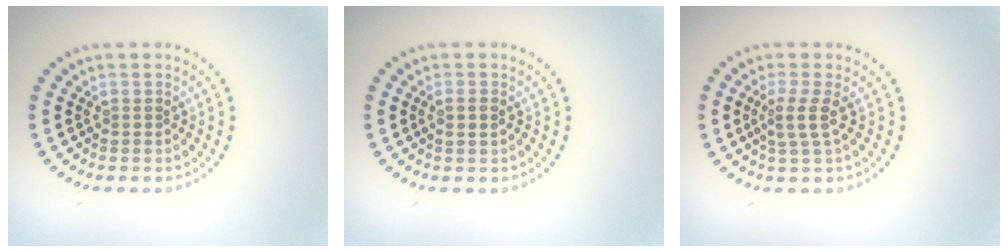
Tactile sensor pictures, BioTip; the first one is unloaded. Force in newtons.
{"total": 1.1, "press": 1.1, "slide": 0.4}
{"total": 2.2, "press": 1.6, "slide": 1.4}